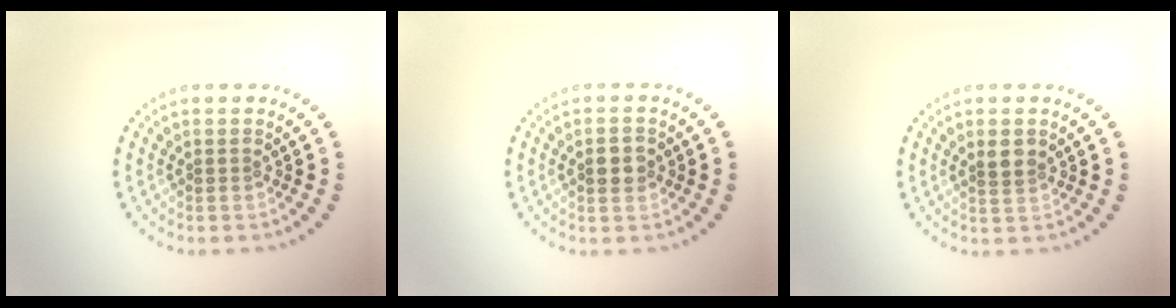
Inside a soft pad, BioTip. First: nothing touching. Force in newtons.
{"total": 2.3, "press": 2.3, "slide": 0.0}
{"total": 1.6, "press": 1.5, "slide": 0.7}